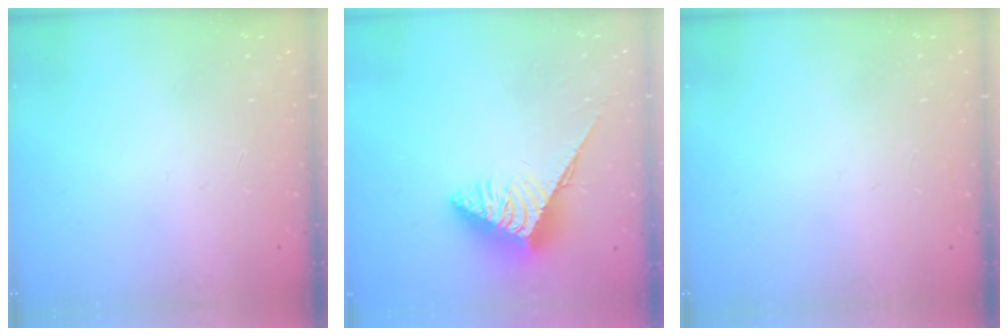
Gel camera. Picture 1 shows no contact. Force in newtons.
{"total": 5.8, "press": 5.8, "slide": 0.4}
{"total": 0.0}